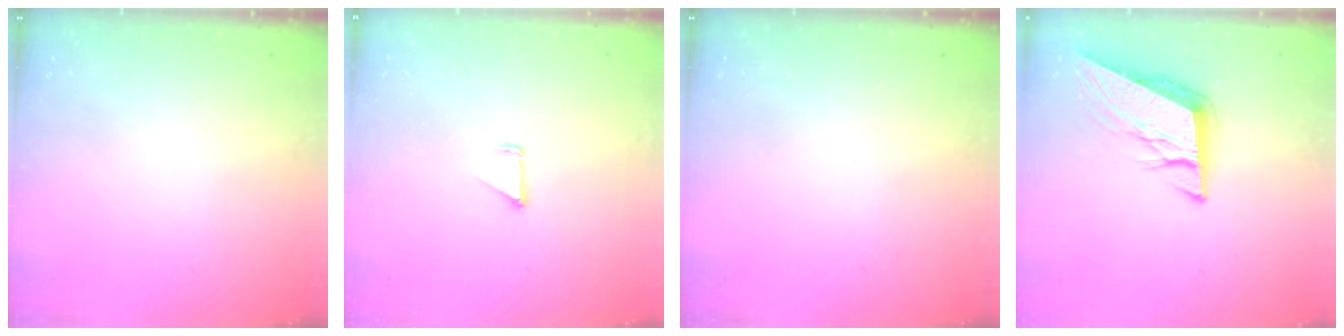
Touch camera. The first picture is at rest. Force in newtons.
{"total": 0.9, "press": 0.9, "slide": 0.1}
{"total": 0.0}
{"total": 11.0, "press": 10.5, "slide": 3.0}